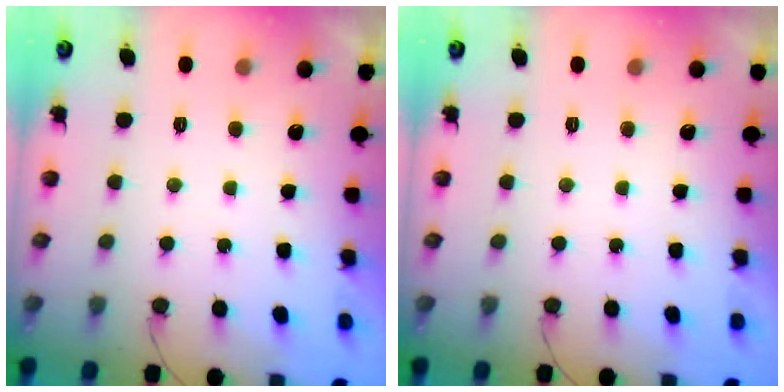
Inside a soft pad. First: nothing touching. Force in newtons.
{"total": 0.0}